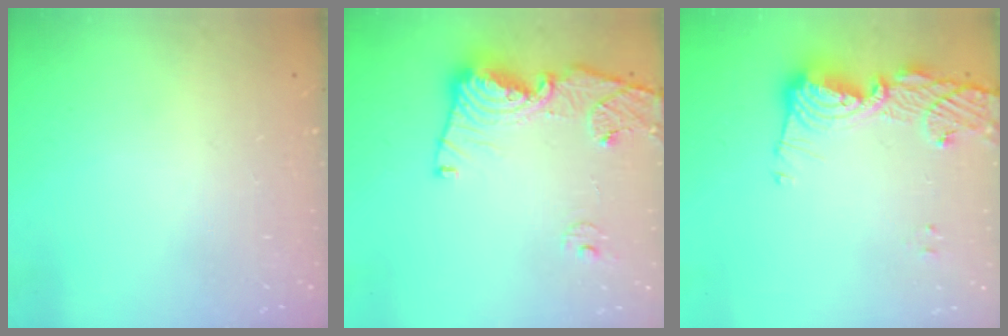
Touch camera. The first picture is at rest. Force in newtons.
{"total": 14.7, "press": 14.6, "slide": 1.8}
{"total": 12.7, "press": 12.6, "slide": 1.2}